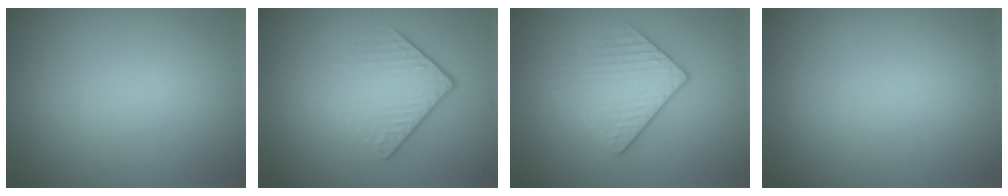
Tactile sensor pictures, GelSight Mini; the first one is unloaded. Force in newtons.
{"total": 4.2, "press": 2.7, "slide": 3.3}
{"total": 3.0, "press": 2.8, "slide": 1.1}
{"total": 0.0}